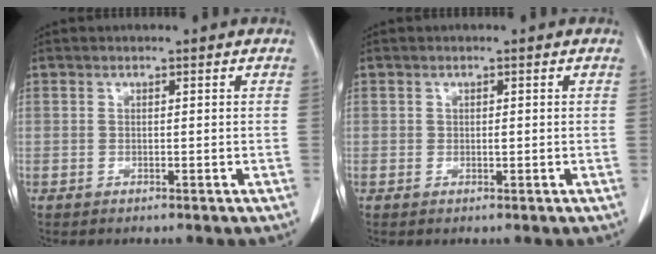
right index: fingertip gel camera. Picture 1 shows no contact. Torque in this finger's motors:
{"motor_torque": [-0.02, 0.04, -0.03, 0.01]}